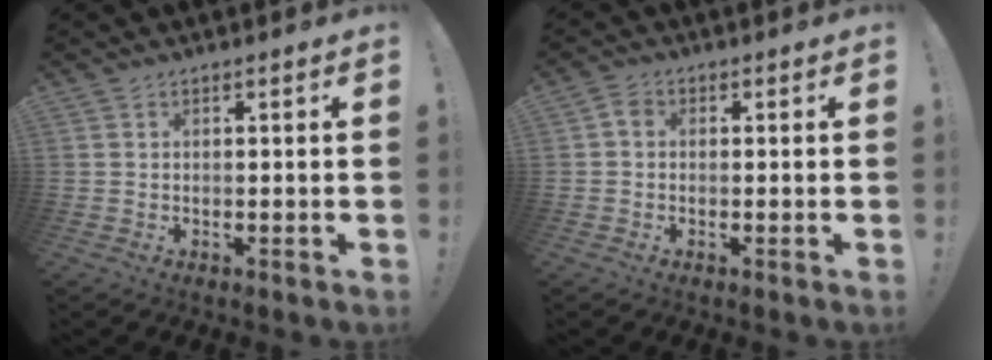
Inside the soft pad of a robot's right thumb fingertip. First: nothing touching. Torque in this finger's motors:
{"motor_torque": [0.08, 0.20, 0.37, -0.28, -0.02]}